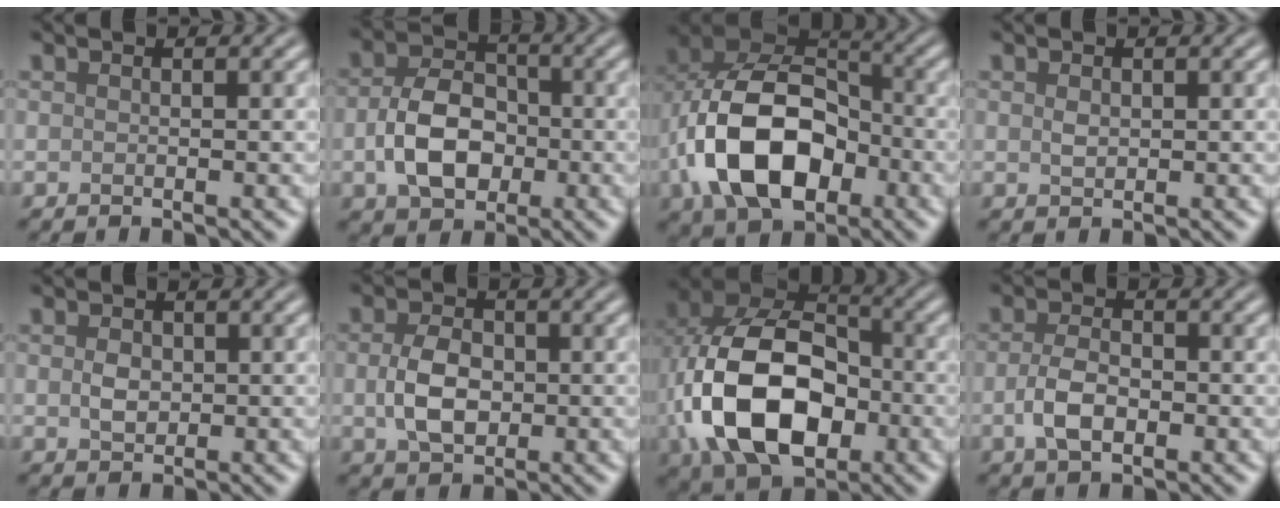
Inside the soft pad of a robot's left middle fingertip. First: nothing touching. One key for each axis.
{"total": 6.0, "fx": -1.1, "fy": 4.2, "fz": 4.0, "tx": -0.081, "ty": 0.003, "tz": -0.023}
{"total": 12.1, "fx": -3.1, "fy": 7.9, "fz": 8.7, "tx": -0.180, "ty": 0.003, "tz": -0.068}
{"total": 0.8, "fx": 0.2, "fy": 0.6, "fz": 0.4, "tx": -0.012, "ty": 0.002, "tz": 0.005}
{"total": 1.7, "fx": 0.1, "fy": 1.4, "fz": 1.1, "tx": -0.022, "ty": 0.002, "tz": 0.002}
{"total": 4.1, "fx": -0.1, "fy": 2.9, "fz": 2.9, "tx": -0.061, "ty": 0.001, "tz": -0.004}
{"total": 14.4, "fx": -2.6, "fy": 9.7, "fz": 10.3, "tx": -0.227, "ty": -0.013, "tz": -0.059}
{"total": 3.5, "fx": -0.9, "fy": 2.1, "fz": 2.7, "tx": -0.057, "ty": 0.000, "tz": -0.019}